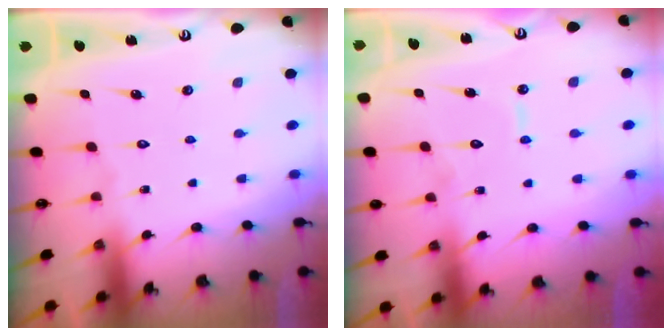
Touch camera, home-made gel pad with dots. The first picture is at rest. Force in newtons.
{"total": 5.5, "press": 5.5, "slide": 0.4}